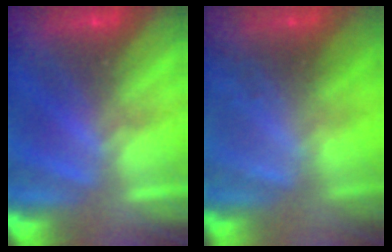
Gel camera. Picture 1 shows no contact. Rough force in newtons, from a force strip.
{"total": 2.3}